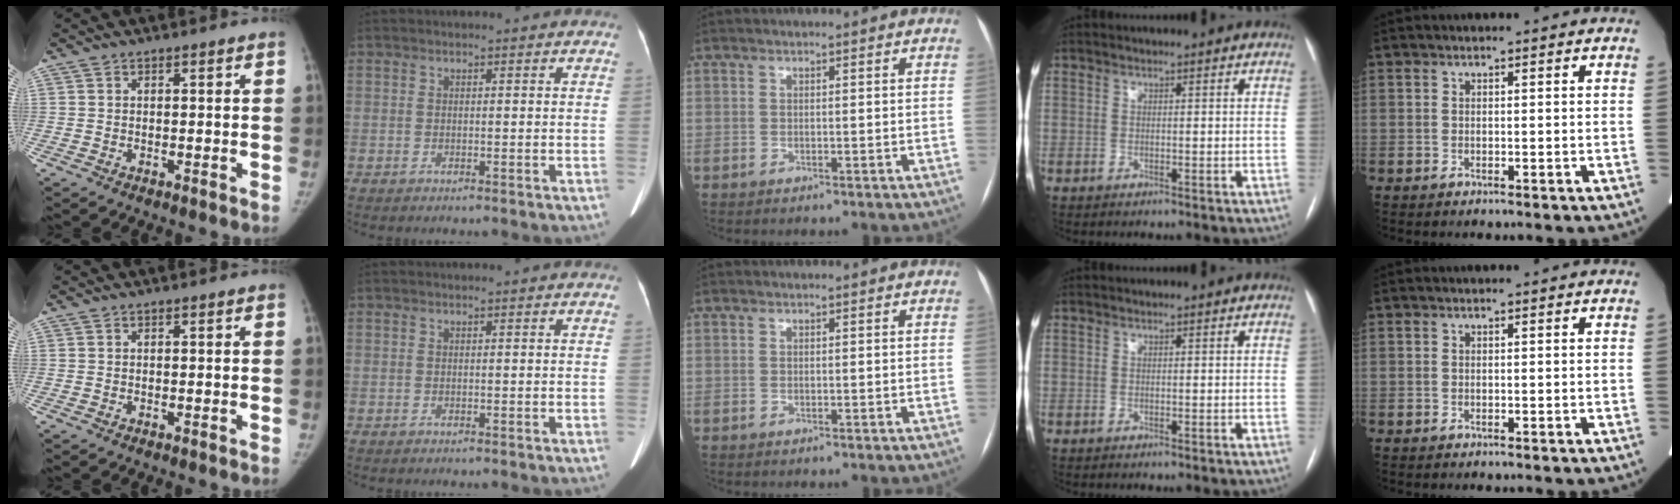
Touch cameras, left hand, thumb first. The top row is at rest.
{}